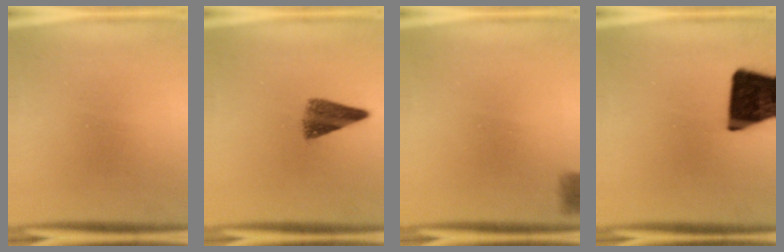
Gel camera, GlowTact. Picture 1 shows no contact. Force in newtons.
{"total": 5.4}
{"total": 2.9}
{"total": 19.8}